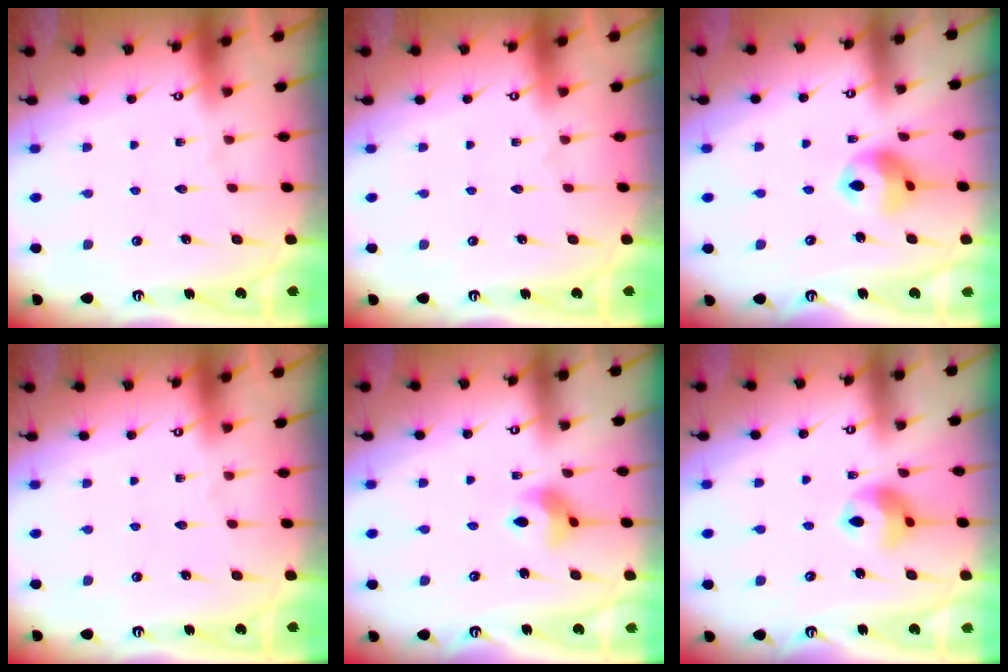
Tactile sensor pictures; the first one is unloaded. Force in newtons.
{"total": 0.0}
{"total": 10.2, "press": 10.2, "slide": 0.9}
{"total": 0.0}
{"total": 6.9, "press": 6.9, "slide": 0.8}
{"total": 9.5, "press": 9.4, "slide": 1.3}